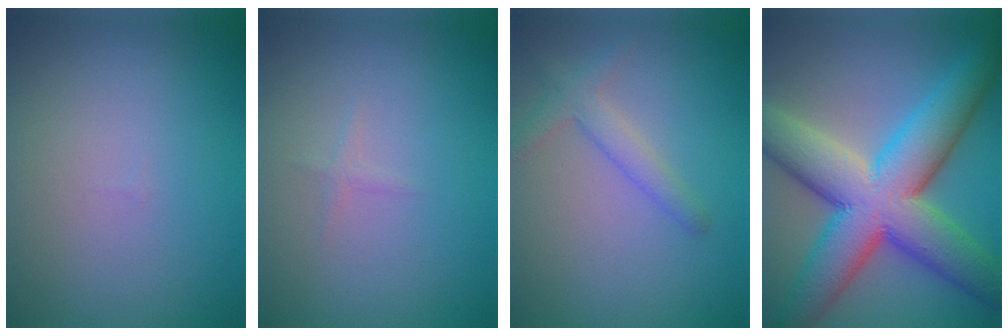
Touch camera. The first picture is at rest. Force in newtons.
{"total": 0.6, "press": 0.6, "slide": 0.0}
{"total": 2.4, "press": 2.4, "slide": 0.1}
{"total": 13.2, "press": 13.2, "slide": 0.7}